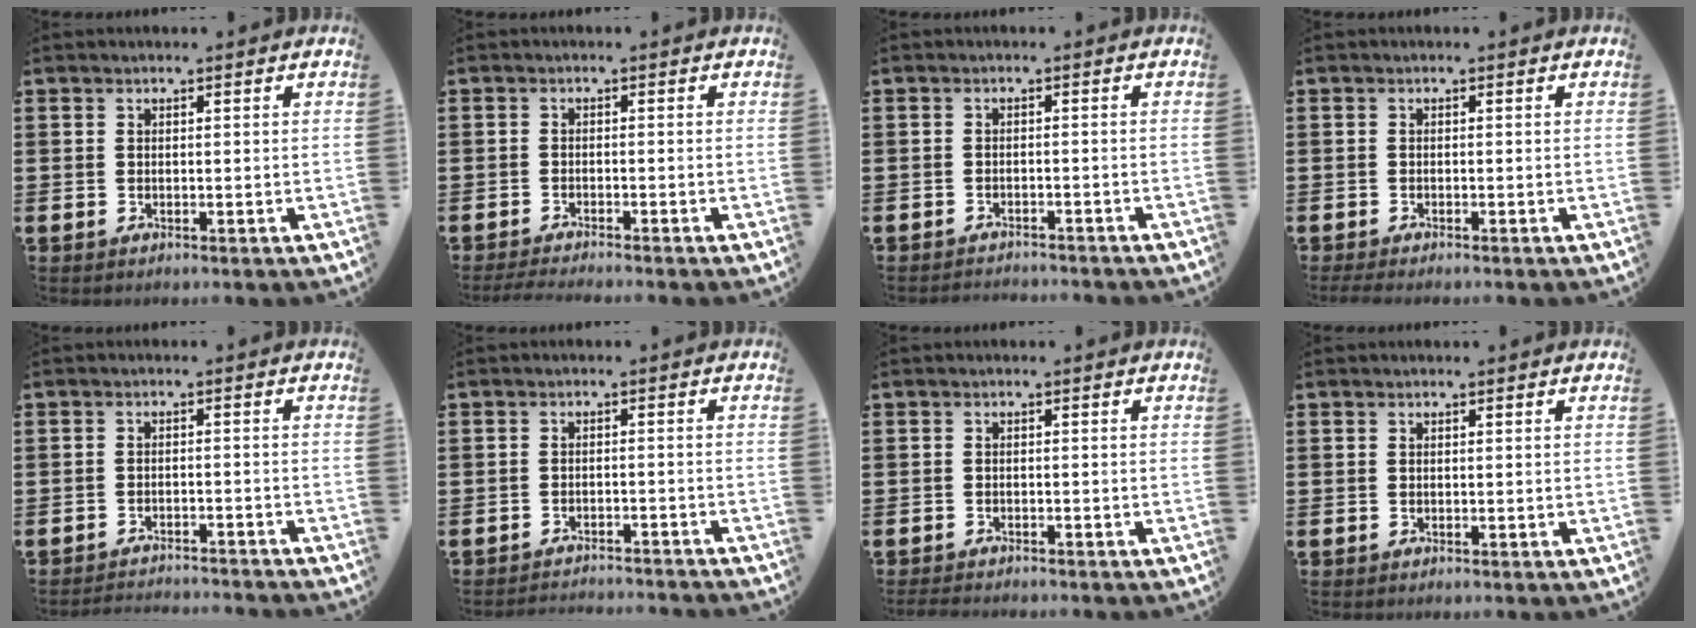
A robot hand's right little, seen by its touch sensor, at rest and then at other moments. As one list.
[{"total": 1.4, "force": [-1.2, -0.1, 0.7], "torque": [-0.009, 0.000, -0.024]}, {"total": 1.3, "force": [-1.3, -0.1, -0.1], "torque": [-0.001, 0.004, -0.028]}, {"total": 0.8, "force": [-0.6, 0.0, 0.6], "torque": [-0.009, -0.002, -0.011]}, {"total": 2.0, "force": [-2.0, -0.2, 0.0], "torque": [-0.003, 0.005, -0.044]}, {"total": 1.8, "force": [-1.8, -0.2, -0.1], "torque": [-0.001, 0.005, -0.037]}, {"total": 1.0, "force": [-1.0, 0.1, 0.2], "torque": [-0.006, 0.000, -0.020]}, {"total": 0.0}]